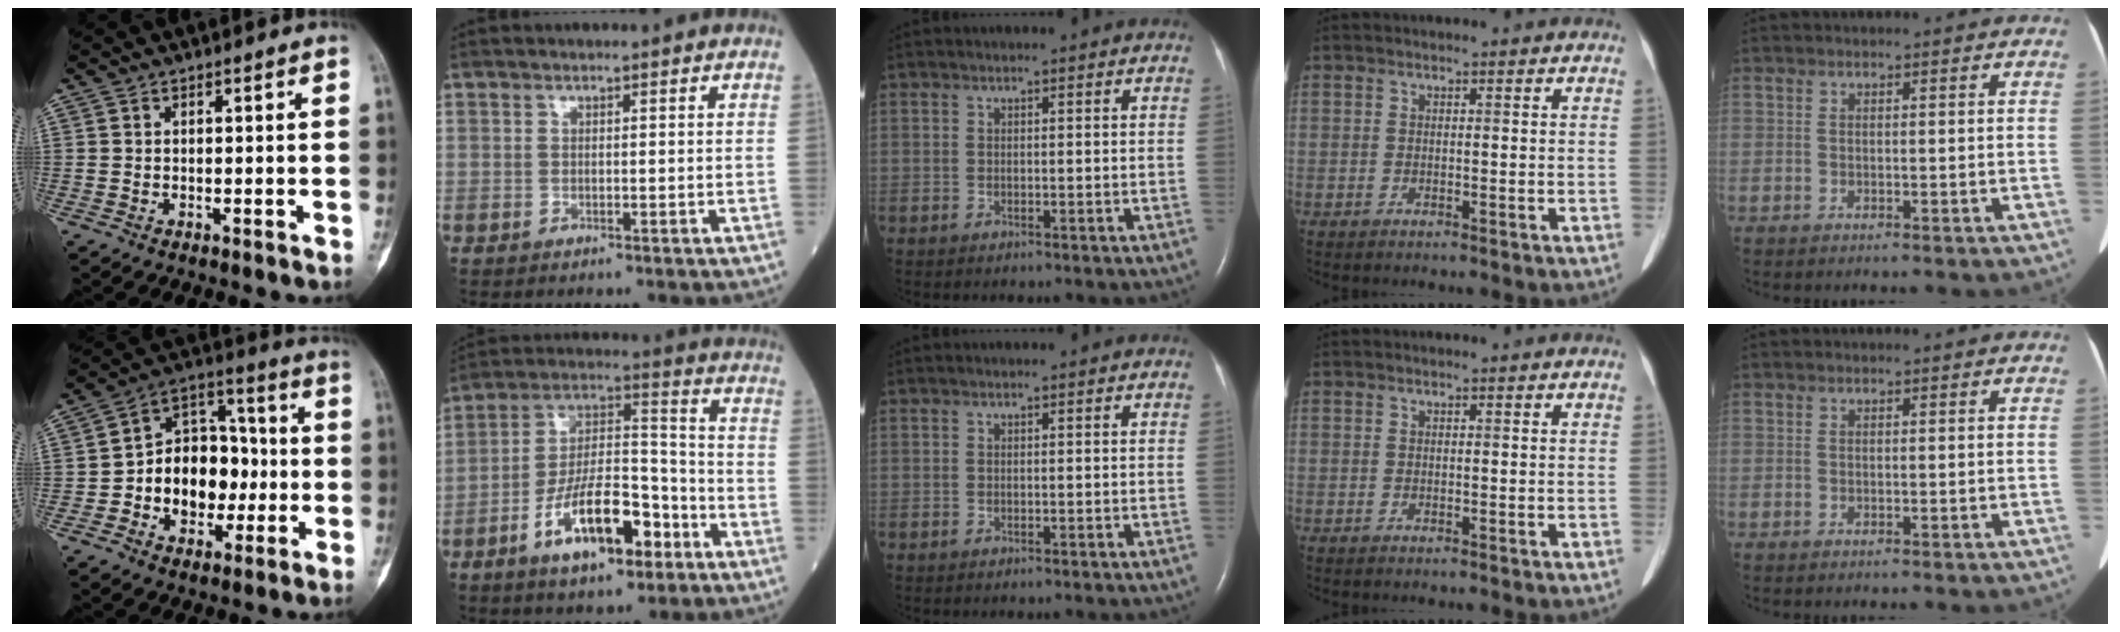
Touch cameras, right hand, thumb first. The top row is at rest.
{"thumb": {"total": 15.5, "force": [-2.1, 11.4, 10.4], "torque": [-0.107, 0.046, -0.034]}, "index": {"total": 14.8, "force": [-7.2, 5.2, 11.9], "torque": [-0.222, 0.014, -0.121]}}